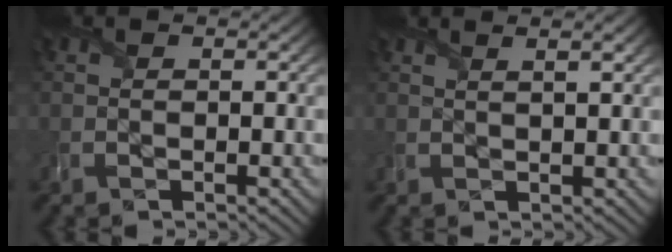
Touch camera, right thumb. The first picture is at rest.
{"total": 2.7, "force": [1.6, 0.6, 2.1], "torque": [-0.029, 0.002, 0.016]}